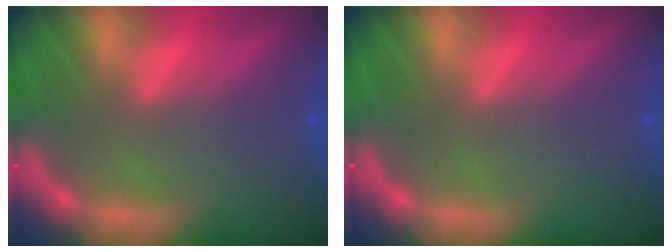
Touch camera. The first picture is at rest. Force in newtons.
{"total": 0.0}